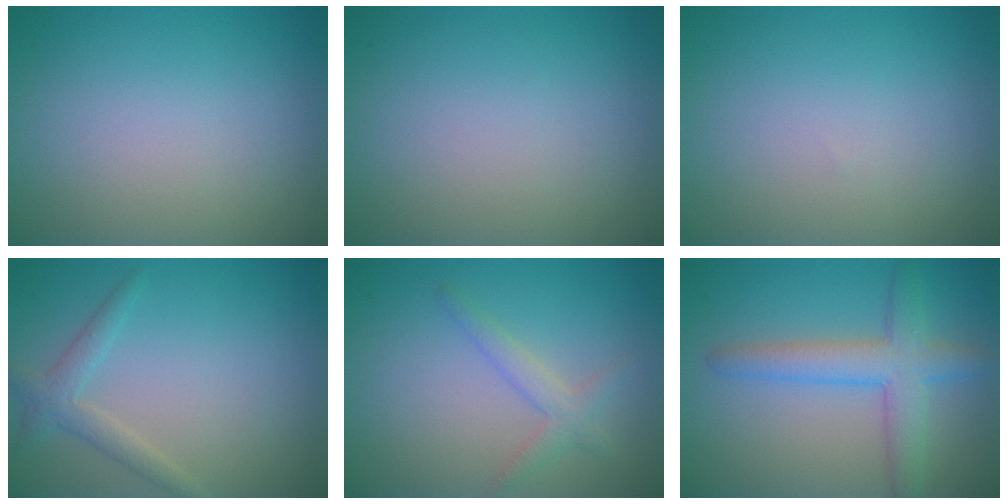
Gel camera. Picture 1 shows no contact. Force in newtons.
{"total": 0.0}
{"total": 0.0}
{"total": 2.0, "press": 2.0, "slide": 0.1}
{"total": 2.0, "press": 2.0, "slide": 0.2}
{"total": 4.5, "press": 4.5, "slide": 0.2}